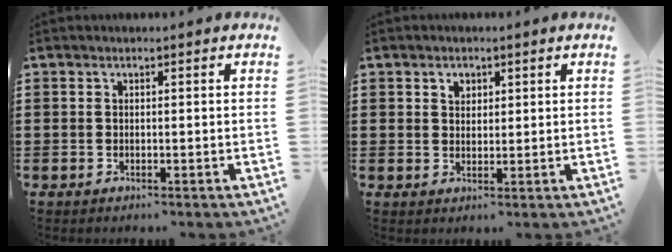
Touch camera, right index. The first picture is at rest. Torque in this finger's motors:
{"motor_torque": [0.02, -0.01, 0.02, 0.03]}